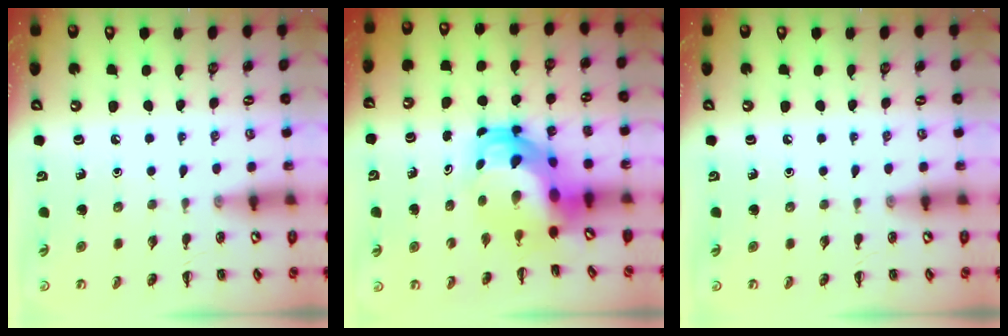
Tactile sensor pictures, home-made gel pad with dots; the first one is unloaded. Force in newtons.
{"total": 7.9, "press": 7.5, "slide": 2.4}
{"total": 0.0}